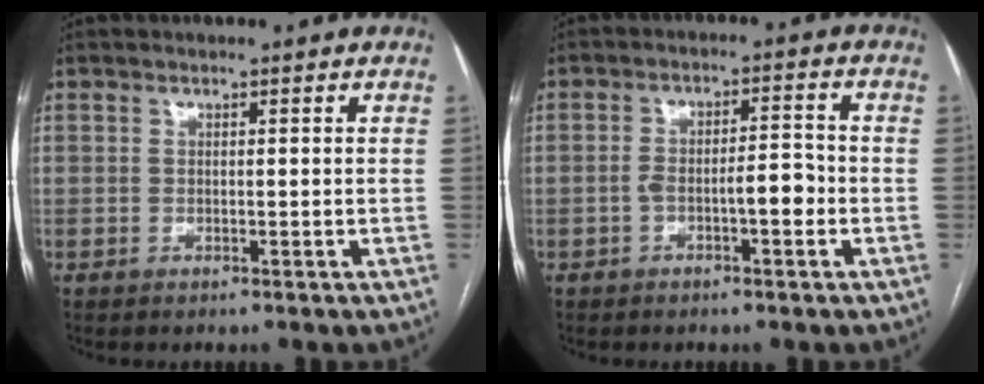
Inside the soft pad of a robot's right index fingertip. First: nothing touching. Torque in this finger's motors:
{"motor_torque": [0.63, -0.13, 0.37, 0.08]}